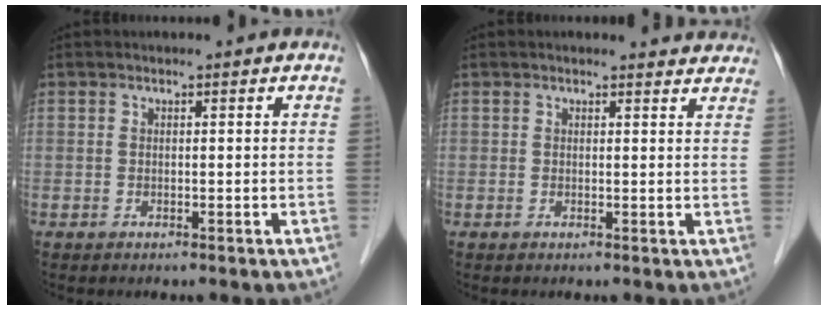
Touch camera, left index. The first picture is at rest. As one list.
[{"total": 5.0, "force": [4.8, 1.3, 0.5], "torque": [0.004, -0.004, 0.034]}]